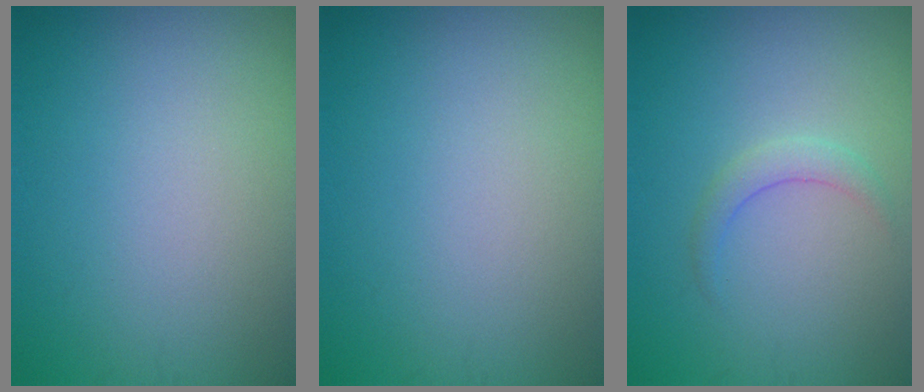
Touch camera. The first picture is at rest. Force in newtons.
{"total": 0.0}
{"total": 1.5, "press": 1.5, "slide": 0.0}